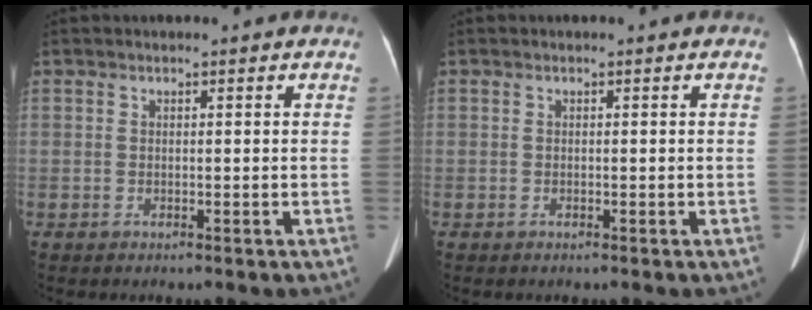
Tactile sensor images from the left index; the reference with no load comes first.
{"total": 0.0}